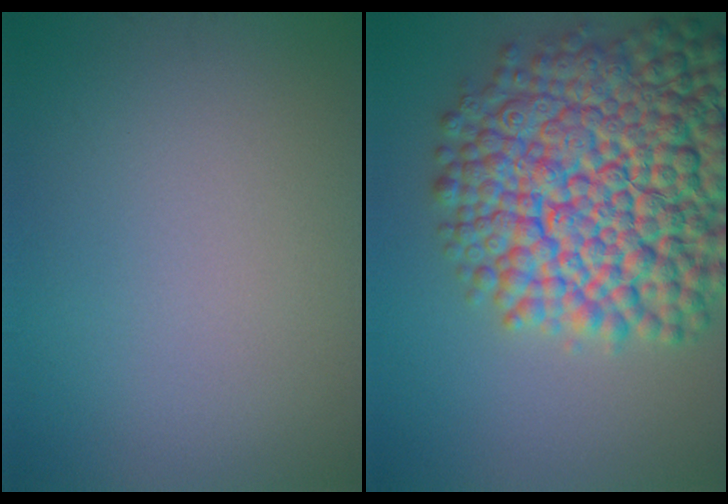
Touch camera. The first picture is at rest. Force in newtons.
{"total": 16.8, "press": 16.8, "slide": 0.7}